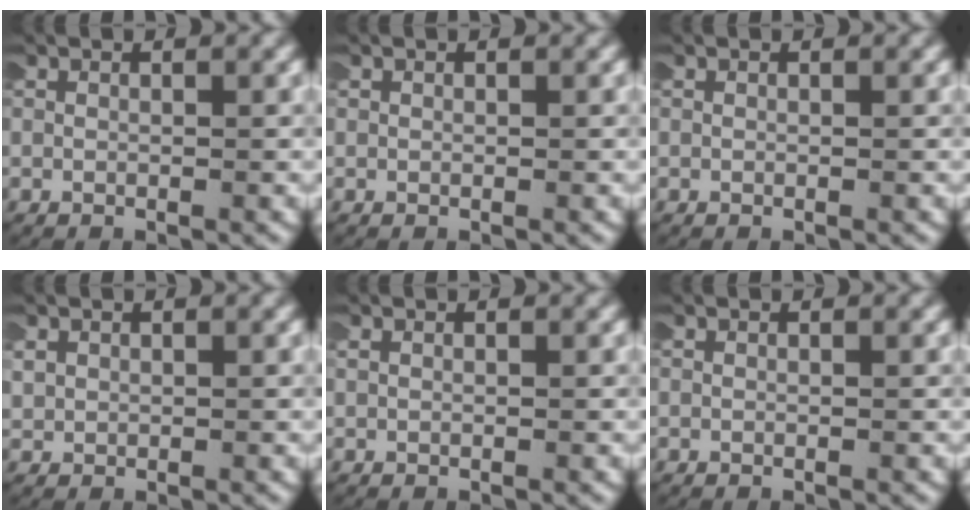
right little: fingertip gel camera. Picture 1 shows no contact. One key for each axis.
{"total": 0.0}
{"total": 0.0}
{"total": 1.4, "fx": 0.3, "fy": 1.3, "fz": 0.5, "tx": -0.027, "ty": -0.001, "tz": 0.010}
{"total": 0.0}
{"total": 0.0}